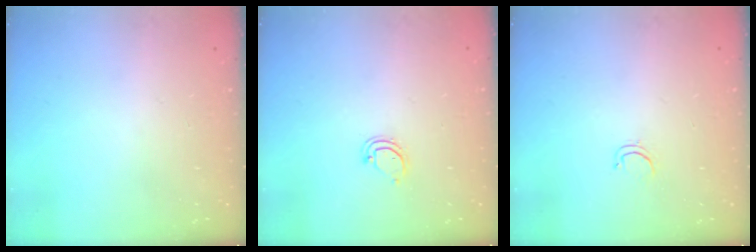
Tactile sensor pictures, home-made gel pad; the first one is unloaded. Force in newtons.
{"total": 3.6, "press": 3.5, "slide": 0.4}
{"total": 2.6, "press": 2.5, "slide": 0.4}